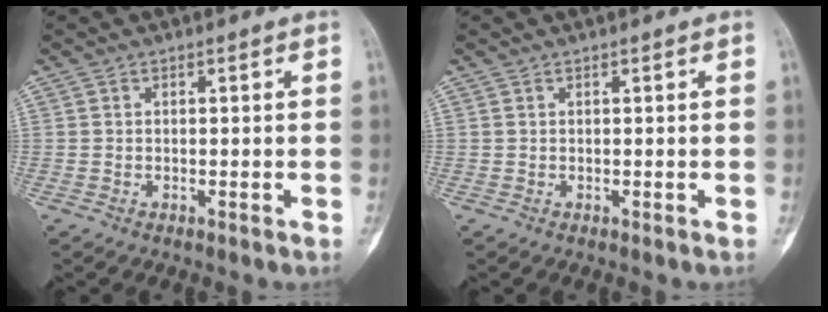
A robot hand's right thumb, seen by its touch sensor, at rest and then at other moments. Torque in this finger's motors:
{"motor_torque": [0.27, 0.07, 0.02, 0.19, -0.02]}